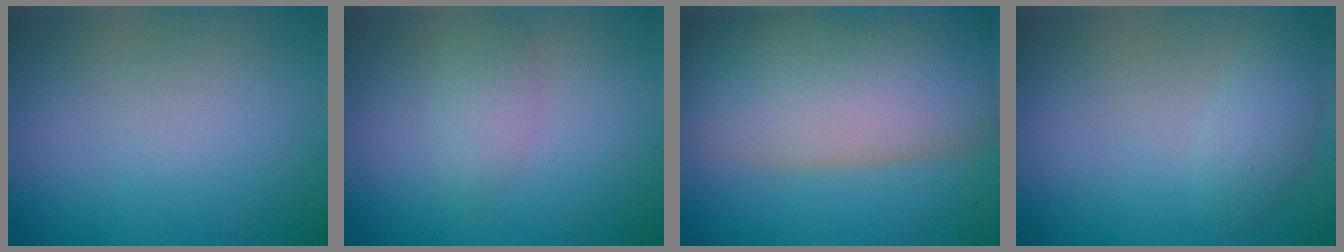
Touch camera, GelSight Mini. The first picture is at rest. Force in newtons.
{"total": 1.8, "press": 1.8, "slide": 0.0}
{"total": 12.3, "press": 12.2, "slide": 0.8}
{"total": 1.9, "press": 1.9, "slide": 0.1}